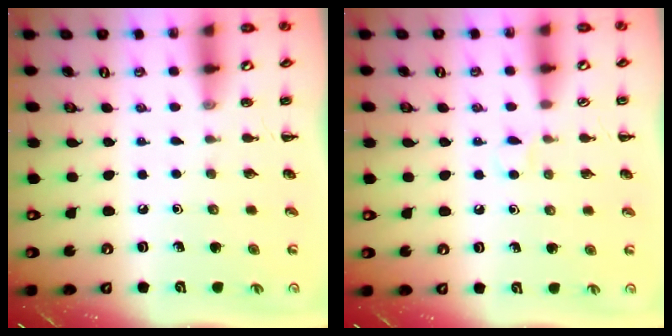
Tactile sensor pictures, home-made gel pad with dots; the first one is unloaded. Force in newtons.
{"total": 3.3, "press": 3.1, "slide": 1.1}